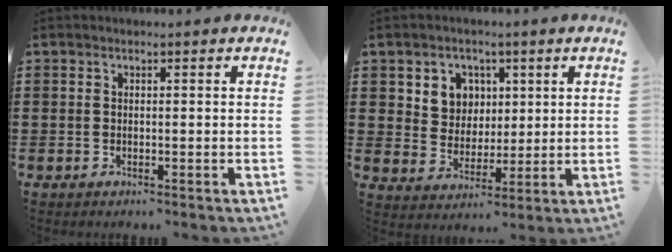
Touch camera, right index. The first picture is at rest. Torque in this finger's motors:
{"motor_torque": [0.20, 0.09, 0.18, 0.07]}